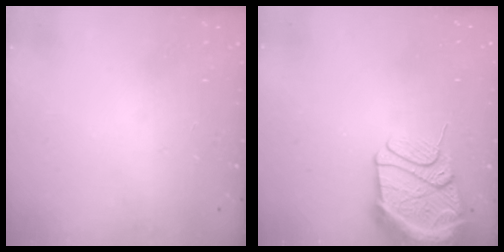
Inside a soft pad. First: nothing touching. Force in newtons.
{"total": 14.8, "press": 14.7, "slide": 1.7}